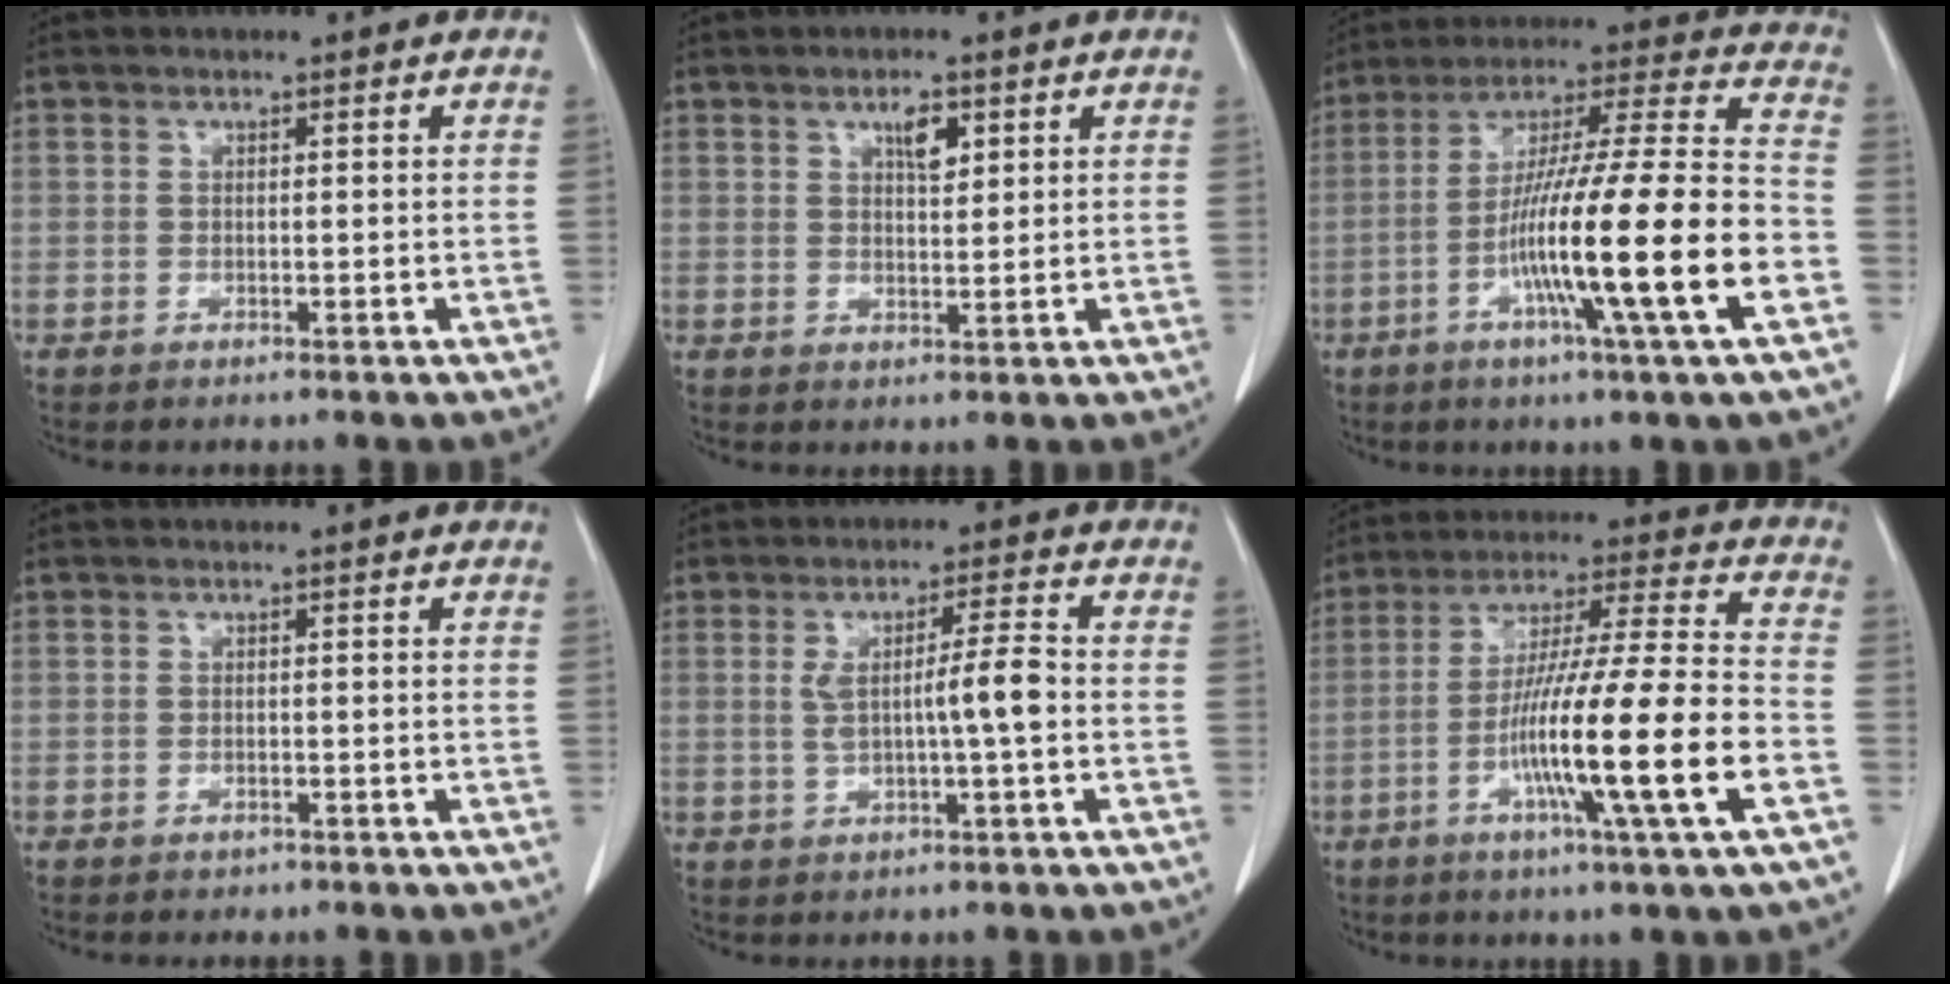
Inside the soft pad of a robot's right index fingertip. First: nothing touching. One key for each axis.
{"total": 3.2, "fx": 1.6, "fy": 1.1, "fz": 2.5, "tx": -0.043, "ty": -0.002, "tz": 0.028}
{"total": 21.0, "fx": -6.7, "fy": -0.4, "fz": 19.9, "tx": -0.330, "ty": -0.012, "tz": -0.120}
{"total": 0.7, "fx": -0.6, "fy": 0.4, "fz": 0.2, "tx": -0.007, "ty": 0.000, "tz": -0.008}
{"total": 5.8, "fx": -0.2, "fy": 0.0, "fz": 5.8, "tx": -0.098, "ty": 0.009, "tz": 0.003}
{"total": 17.5, "fx": -5.7, "fy": -0.9, "fz": 16.6, "tx": -0.297, "ty": -0.011, "tz": -0.101}